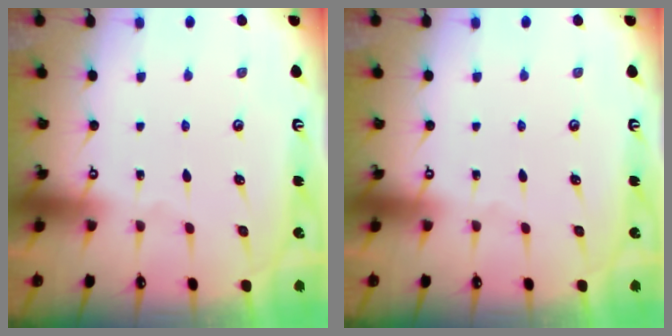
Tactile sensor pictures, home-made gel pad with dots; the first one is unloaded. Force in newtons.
{"total": 0.0}